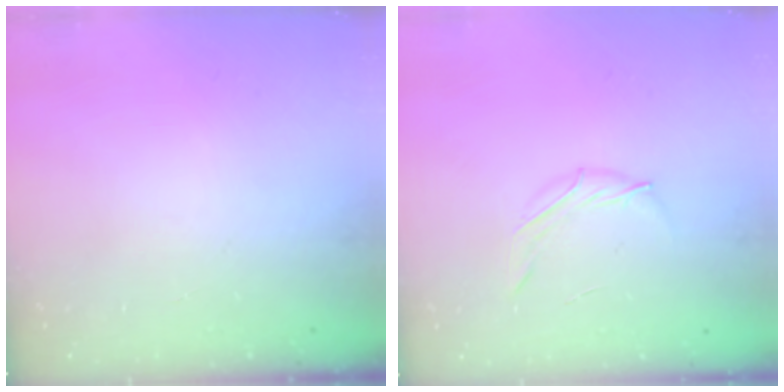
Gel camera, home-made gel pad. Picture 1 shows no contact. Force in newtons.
{"total": 4.2, "press": 4.0, "slide": 1.1}